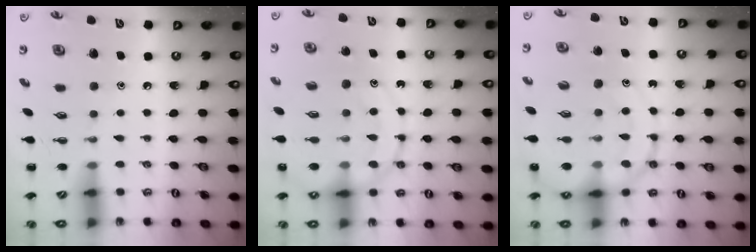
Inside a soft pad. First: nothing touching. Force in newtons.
{"total": 15.4, "press": 15.2, "slide": 2.4}
{"total": 15.1, "press": 14.8, "slide": 3.0}